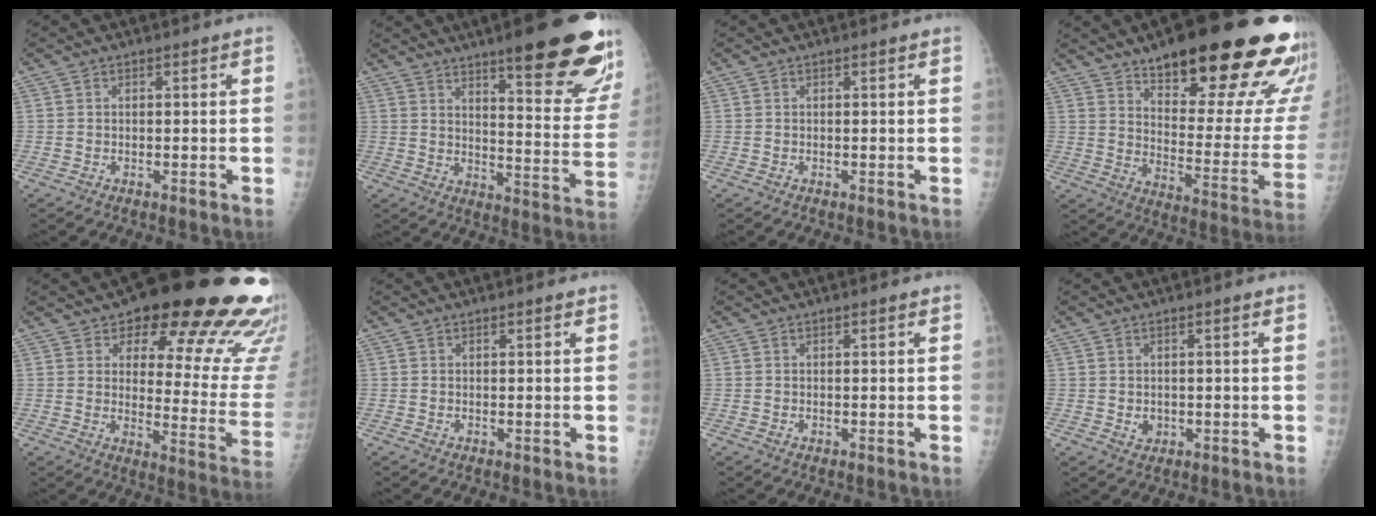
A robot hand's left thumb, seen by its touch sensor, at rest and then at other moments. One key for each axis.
{"total": 24.2, "fx": 15.5, "fy": 4.8, "fz": 17.9, "tx": -0.202, "ty": -0.079, "tz": 0.207}
{"total": 0.0}
{"total": 29.4, "fx": 19.0, "fy": 8.1, "fz": 20.9, "tx": -0.224, "ty": -0.077, "tz": 0.265}
{"total": 24.4, "fx": 16.7, "fy": 9.2, "fz": 15.3, "tx": -0.141, "ty": -0.091, "tz": 0.204}
{"total": 0.8, "fx": 0.6, "fy": 0.1, "fz": 0.5, "tx": -0.004, "ty": 0.000, "tz": 0.008}
{"total": 0.5, "fx": 0.3, "fy": 0.1, "fz": 0.4, "tx": -0.007, "ty": 0.003, "tz": 0.005}
{"total": 1.8, "fx": 0.0, "fy": 1.4, "fz": 1.0, "tx": -0.009, "ty": -0.001, "tz": 0.007}